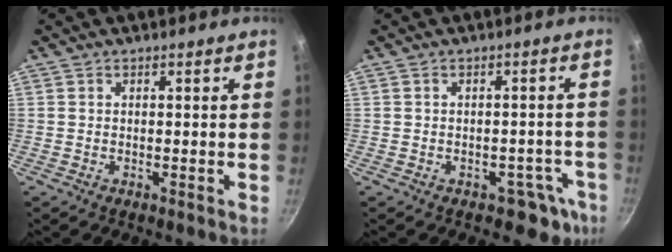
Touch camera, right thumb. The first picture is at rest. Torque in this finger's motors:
{"motor_torque": [-0.22, 0.05, -0.21, 0.12, 0.04]}